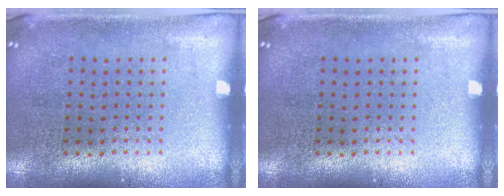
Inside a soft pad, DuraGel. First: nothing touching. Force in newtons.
{"total": 0.0}